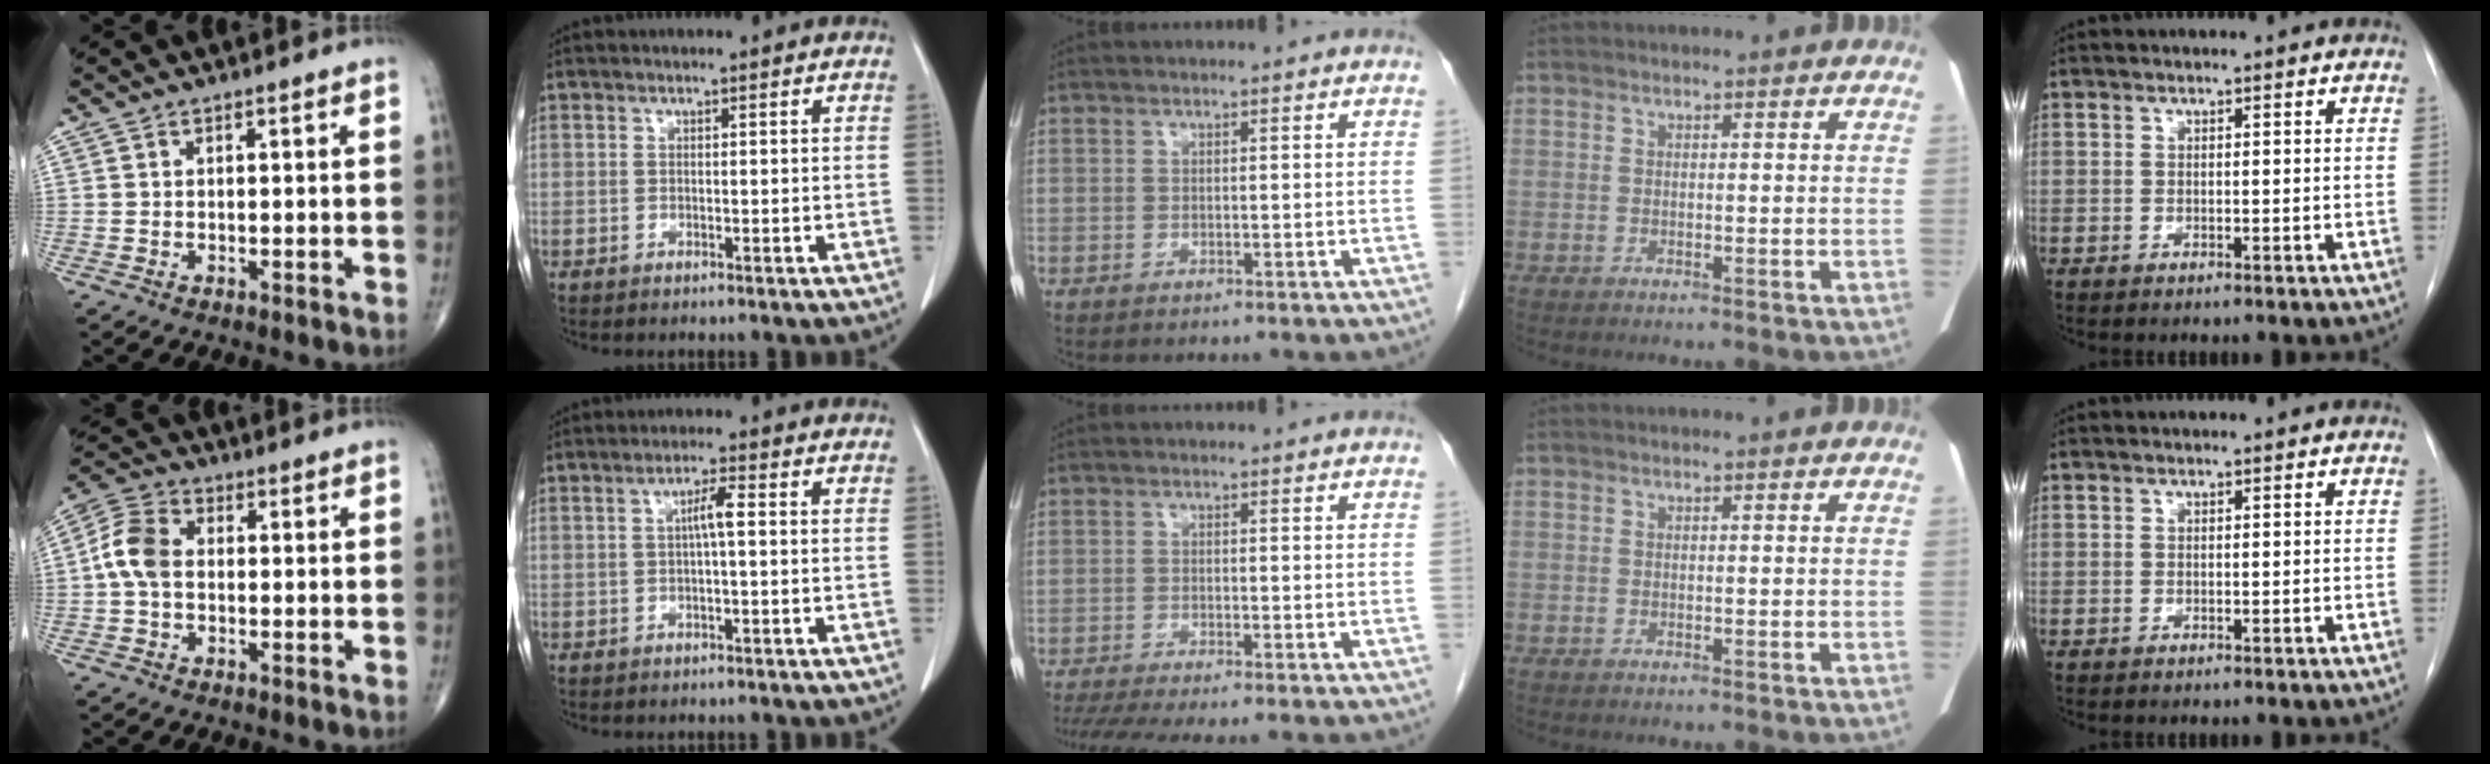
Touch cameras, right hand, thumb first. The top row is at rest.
{"thumb": {"total": 7.3, "force": [-0.1, 5.0, 5.3], "torque": [-0.107, 0.024, -0.012]}, "index": {"total": 2.9, "force": [0.2, 0.1, 2.9], "torque": [-0.053, 0.004, 0.003]}, "middle": {"total": 7.1, "force": [-6.0, -0.1, 3.9], "torque": [-0.059, -0.013, -0.097]}}